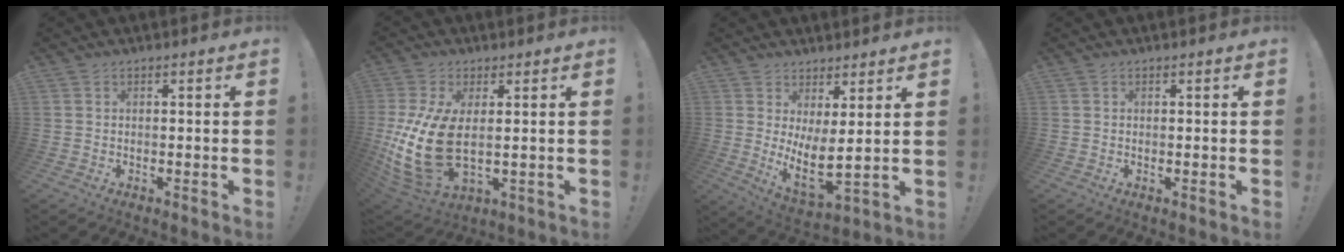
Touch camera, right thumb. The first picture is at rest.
{"total": 17.9, "force": [1.1, 9.8, 15.0], "torque": [-0.293, -0.020, 0.034]}
{"total": 7.7, "force": [2.8, 1.7, 7.0], "torque": [-0.114, -0.045, 0.056]}
{"total": 0.0}